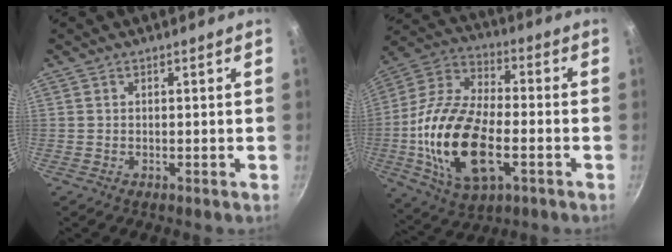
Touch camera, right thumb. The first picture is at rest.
{"total": 22.2, "force": [-4.7, 11.5, 18.3], "torque": [-0.354, 0.024, -0.093]}